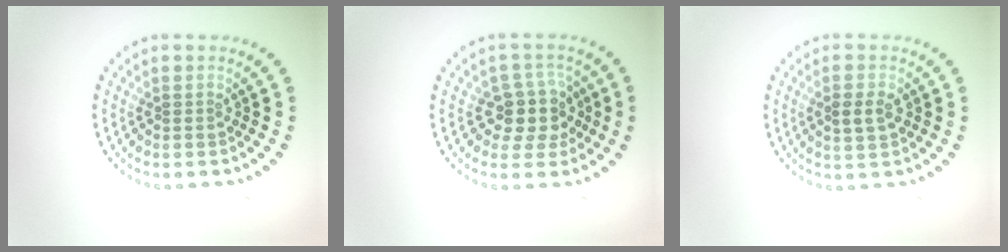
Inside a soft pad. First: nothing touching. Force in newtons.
{"total": 3.3, "press": 2.9, "slide": 1.7}
{"total": 2.2, "press": 2.2, "slide": 0.2}